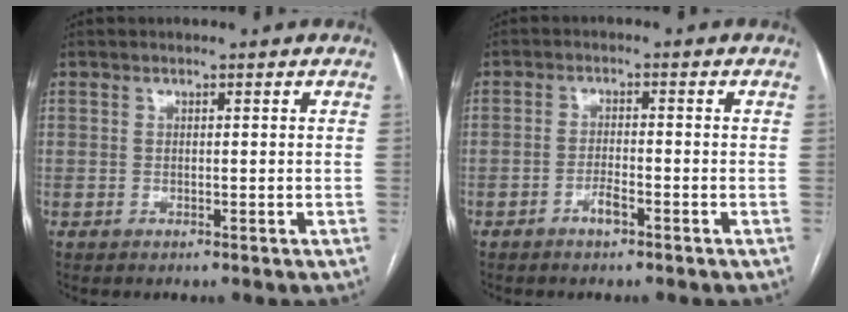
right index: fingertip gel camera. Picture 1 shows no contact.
{"total": 2.4, "force": [-1.6, 0.5, 1.7], "torque": [-0.031, 0.002, -0.029]}